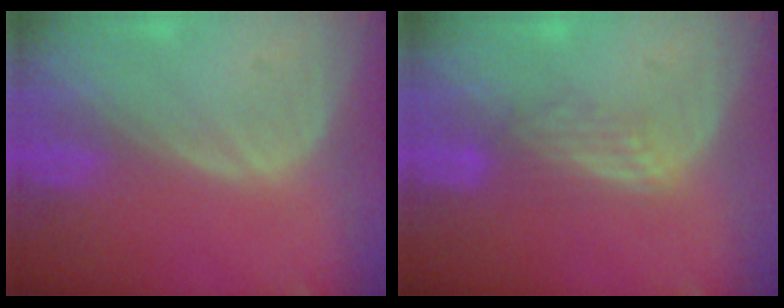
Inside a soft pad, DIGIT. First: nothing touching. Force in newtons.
{"total": 2.8, "press": 2.7, "slide": 0.6}